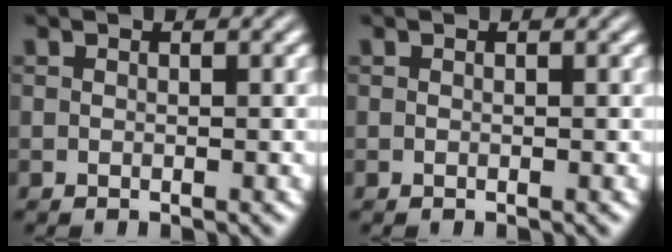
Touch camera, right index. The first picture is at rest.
{"total": 0.0}